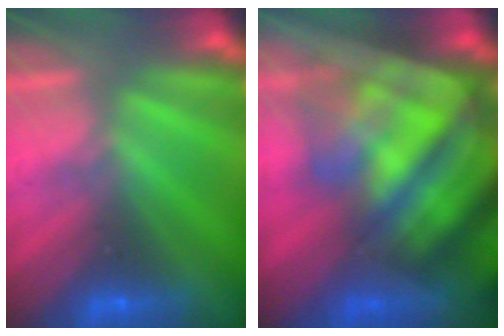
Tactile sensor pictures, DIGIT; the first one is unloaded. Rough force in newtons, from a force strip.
{"total": 8.0}